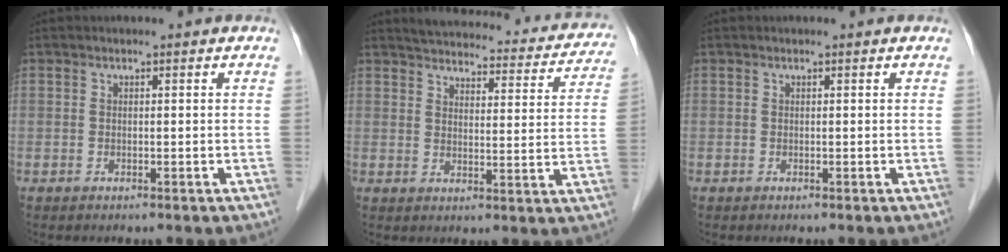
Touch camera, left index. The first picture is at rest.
{"total": 22.6, "force": [20.8, 5.6, 7.0], "torque": [-0.088, -0.014, 0.239]}
{"total": 0.0}